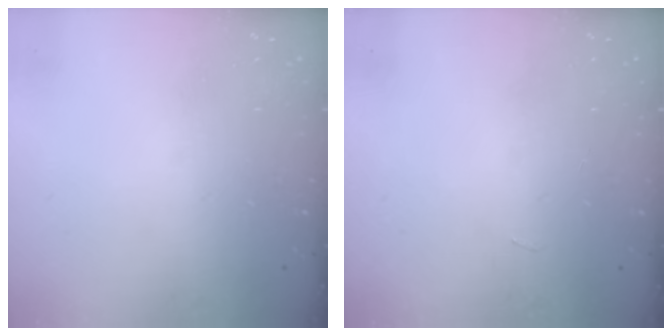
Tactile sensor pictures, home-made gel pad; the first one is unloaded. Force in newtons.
{"total": 2.8, "press": 2.4, "slide": 1.4}